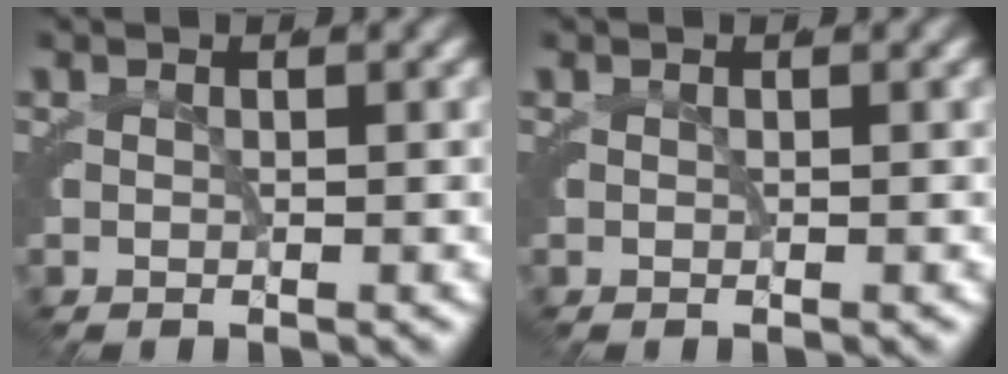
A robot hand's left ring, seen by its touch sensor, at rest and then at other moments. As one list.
[{"total": 0.0}]